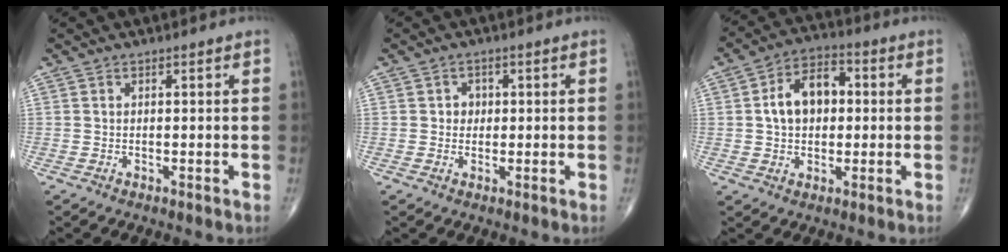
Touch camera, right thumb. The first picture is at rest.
{"total": 2.0, "force": [0.2, 1.8, 0.8], "torque": [0.006, 0.003, -0.001]}
{"total": 10.1, "force": [0.9, 6.8, 7.4], "torque": [-0.103, 0.022, 0.009]}